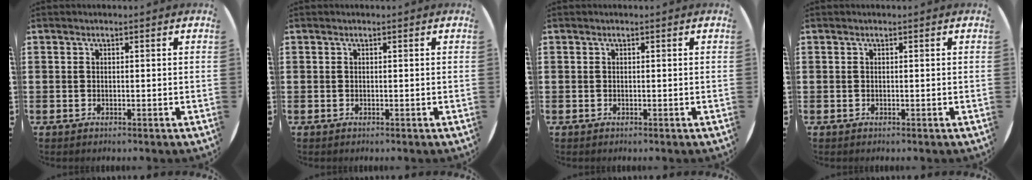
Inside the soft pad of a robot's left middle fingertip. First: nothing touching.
{"total": 0.0}
{"total": 0.0}
{"total": 0.0}